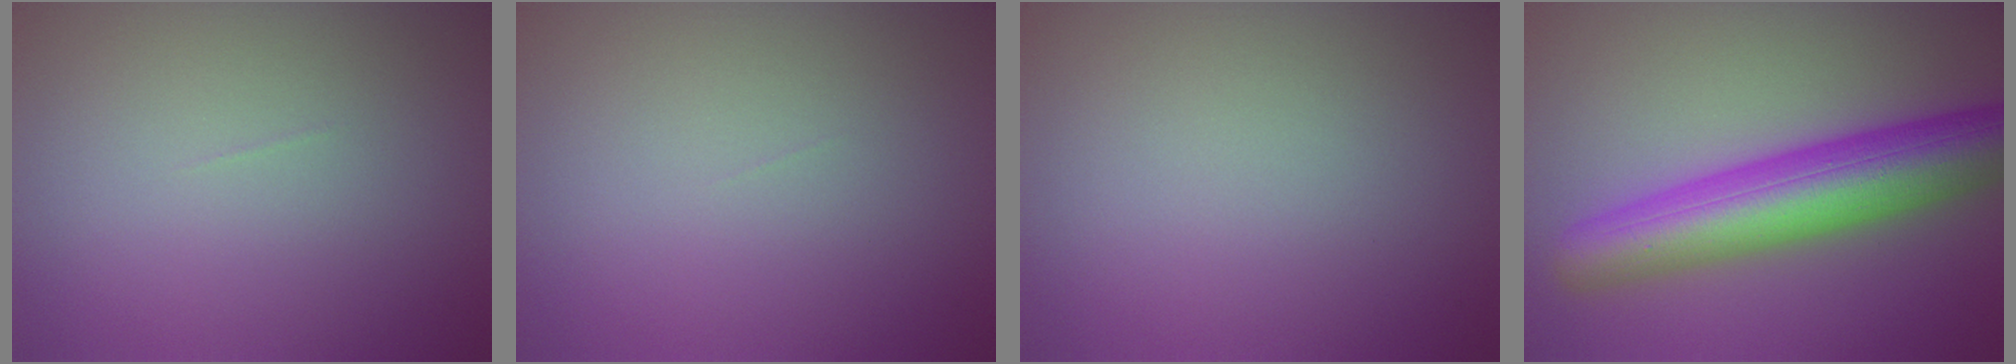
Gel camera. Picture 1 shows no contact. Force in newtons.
{"total": 0.0}
{"total": 0.0}
{"total": 9.3, "press": 9.3, "slide": 0.2}